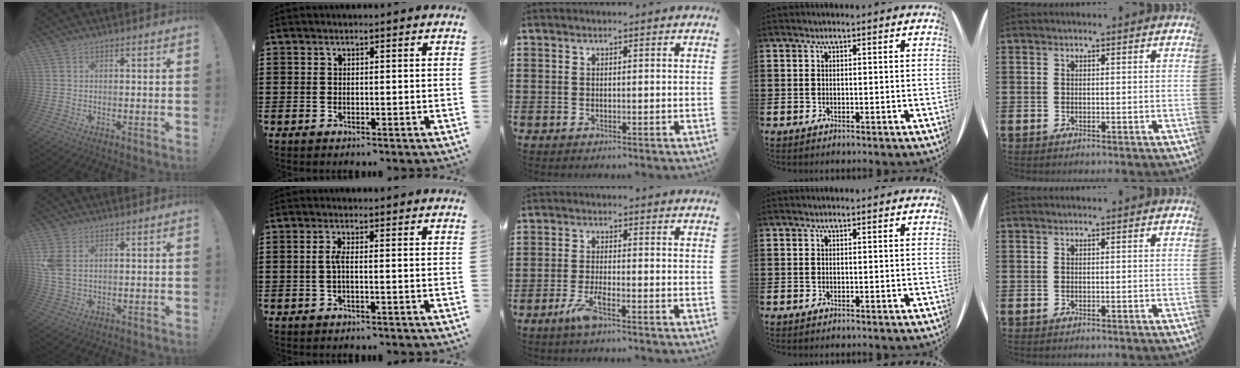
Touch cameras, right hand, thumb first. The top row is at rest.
{"thumb": {"total": 6.6, "force": [2.1, 4.4, 4.5], "torque": [-0.088, -0.009, 0.041]}, "index": {"total": 2.2, "force": [-0.3, 0.2, 2.1], "torque": [-0.049, -0.003, -0.010]}, "middle": {"total": 4.0, "force": [-2.3, 0.5, 3.2], "torque": [-0.075, -0.006, -0.046]}}